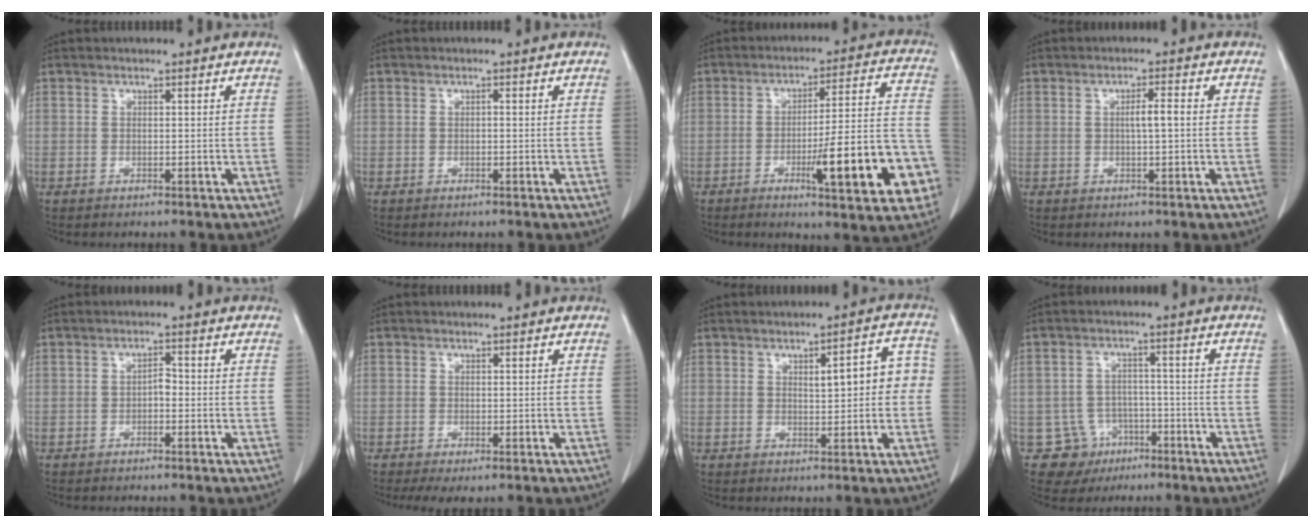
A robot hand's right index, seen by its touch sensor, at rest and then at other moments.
{"total": 0.0}
{"total": 17.0, "force": [-6.1, 2.6, 15.6], "torque": [-0.184, 0.018, -0.076]}
{"total": 2.8, "force": [0.1, 0.2, 2.8], "torque": [-0.049, 0.002, 0.001]}
{"total": 1.0, "force": [-0.1, 0.5, 0.8], "torque": [-0.014, 0.003, -0.004]}
{"total": 2.2, "force": [-1.1, 0.9, 1.6], "torque": [-0.033, -0.006, -0.017]}
{"total": 6.6, "force": [0.7, 2.2, 6.2], "torque": [-0.078, 0.027, 0.010]}
{"total": 6.5, "force": [-3.2, 5.7, -0.2], "torque": [0.007, 0.012, -0.043]}